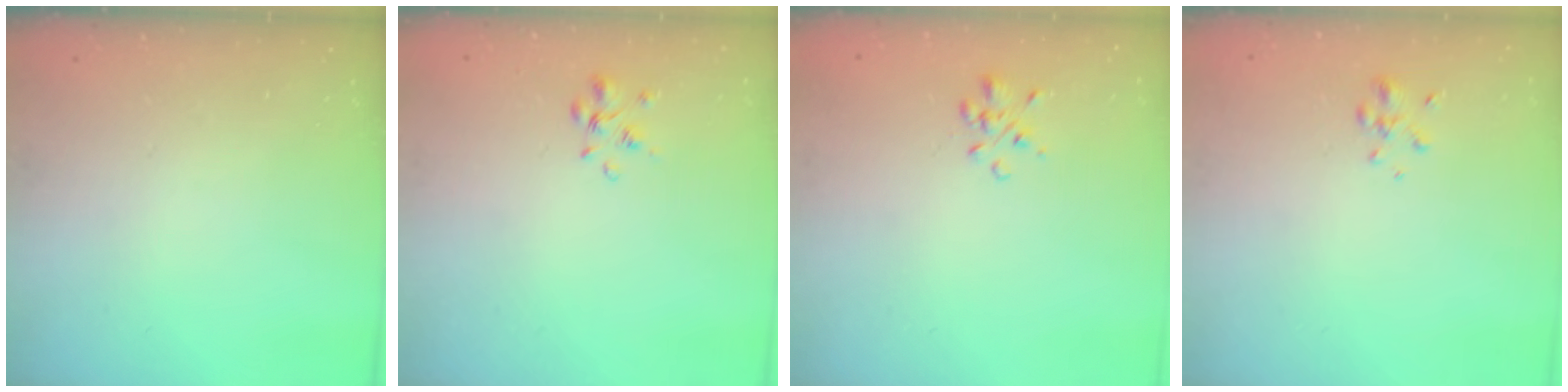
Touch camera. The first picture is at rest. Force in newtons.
{"total": 2.4, "press": 2.3, "slide": 0.8}
{"total": 1.4, "press": 1.3, "slide": 0.6}
{"total": 2.6, "press": 2.5, "slide": 0.9}